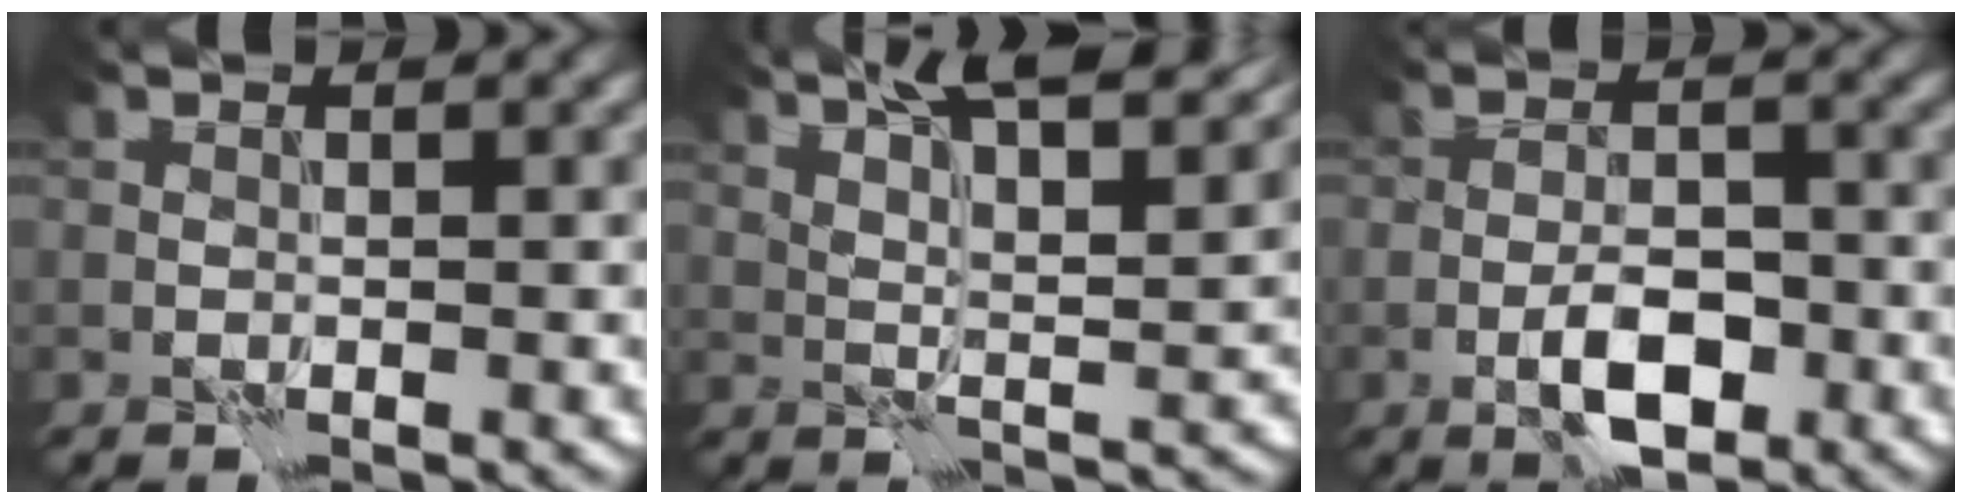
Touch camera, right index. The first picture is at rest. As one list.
[{"total": 12.1, "force": [8.4, 3.3, 8.0], "torque": [-0.092, 0.025, 0.092]}, {"total": 4.2, "force": [-1.9, 1.7, 3.3], "torque": [-0.055, 0.003, -0.034]}]